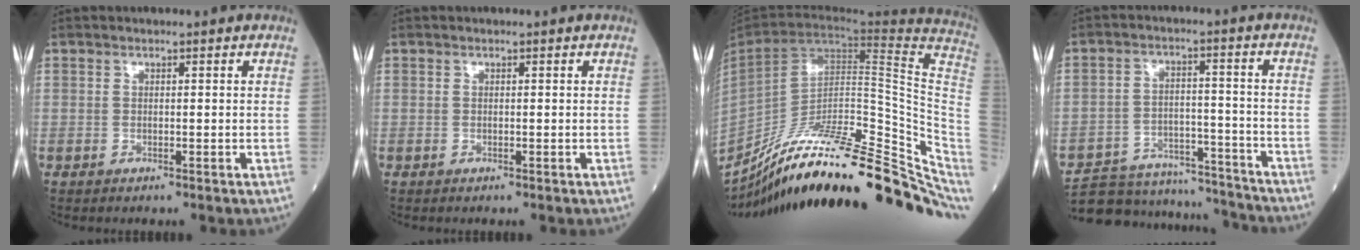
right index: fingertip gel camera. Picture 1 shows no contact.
{"total": 0.0}
{"total": 34.3, "force": [-25.5, 6.9, 21.9], "torque": [-0.244, -0.023, -0.371]}
{"total": 16.1, "force": [-15.5, 3.8, 2.4], "torque": [-0.039, 0.034, -0.221]}